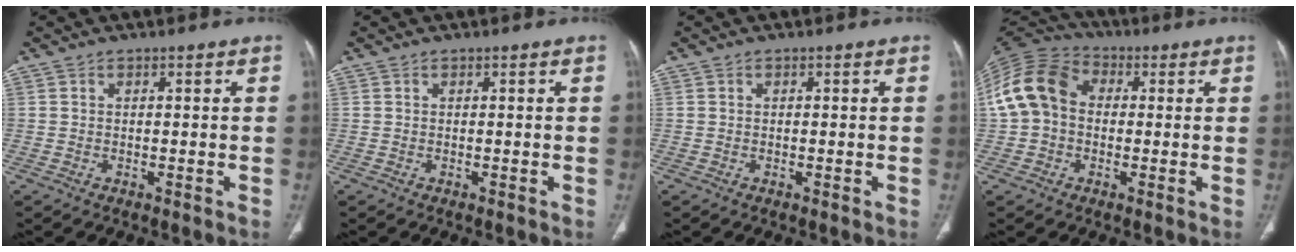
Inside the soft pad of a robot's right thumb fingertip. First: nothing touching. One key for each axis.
{"total": 0.0}
{"total": 0.0}
{"total": 12.8, "fx": 0.7, "fy": 10.0, "fz": 8.0, "tx": -0.156, "ty": 0.037, "tz": 0.001}